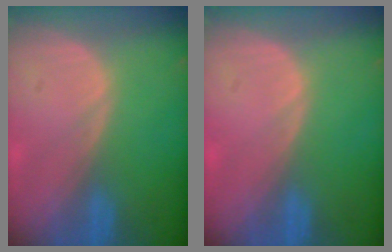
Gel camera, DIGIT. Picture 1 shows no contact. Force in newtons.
{"total": 0.0}